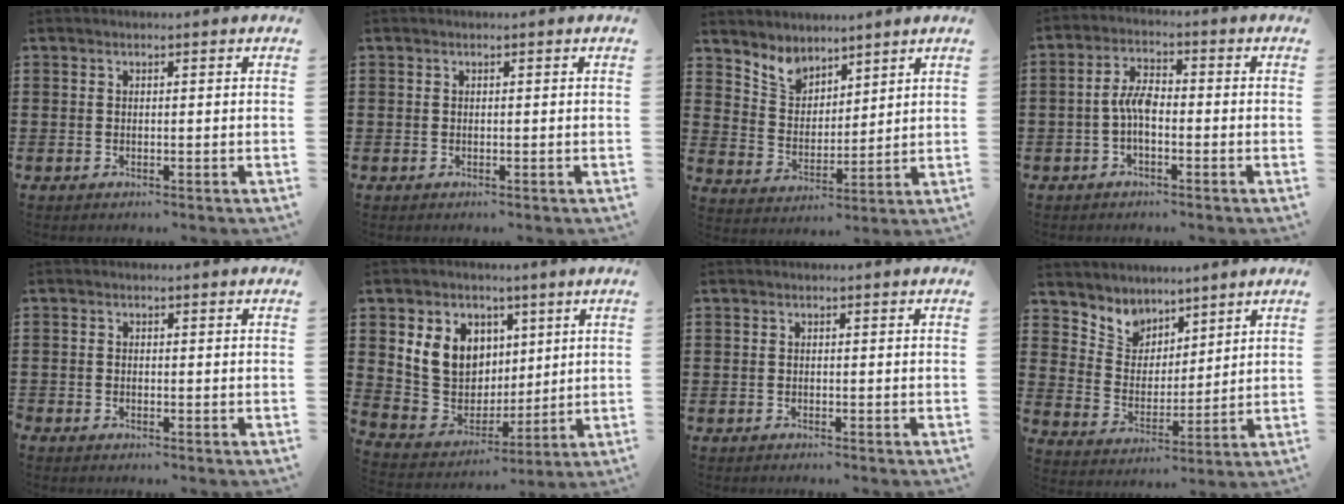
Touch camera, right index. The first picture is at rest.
{"total": 0.0}
{"total": 5.0, "force": [4.3, 2.4, 0.4], "torque": [-0.030, -0.011, 0.080]}
{"total": 4.7, "force": [-1.0, 2.0, 4.1], "torque": [-0.096, -0.001, -0.024]}
{"total": 0.7, "force": [-0.6, 0.3, 0.2], "torque": [-0.004, -0.002, -0.012]}
{"total": 9.5, "force": [3.2, 8.4, 3.3], "torque": [-0.104, -0.006, 0.062]}
{"total": 0.5, "force": [-0.5, -0.1, 0.1], "torque": [-0.002, -0.002, -0.011]}
{"total": 4.8, "force": [4.3, 2.1, 0.7], "torque": [-0.033, -0.009, 0.080]}